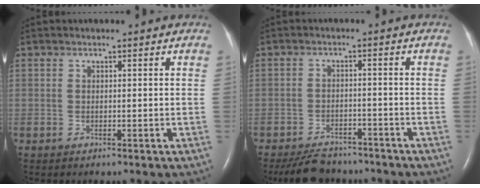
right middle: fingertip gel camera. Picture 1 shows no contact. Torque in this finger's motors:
{"motor_torque": [0.41, -0.42, 0.01, 0.06]}